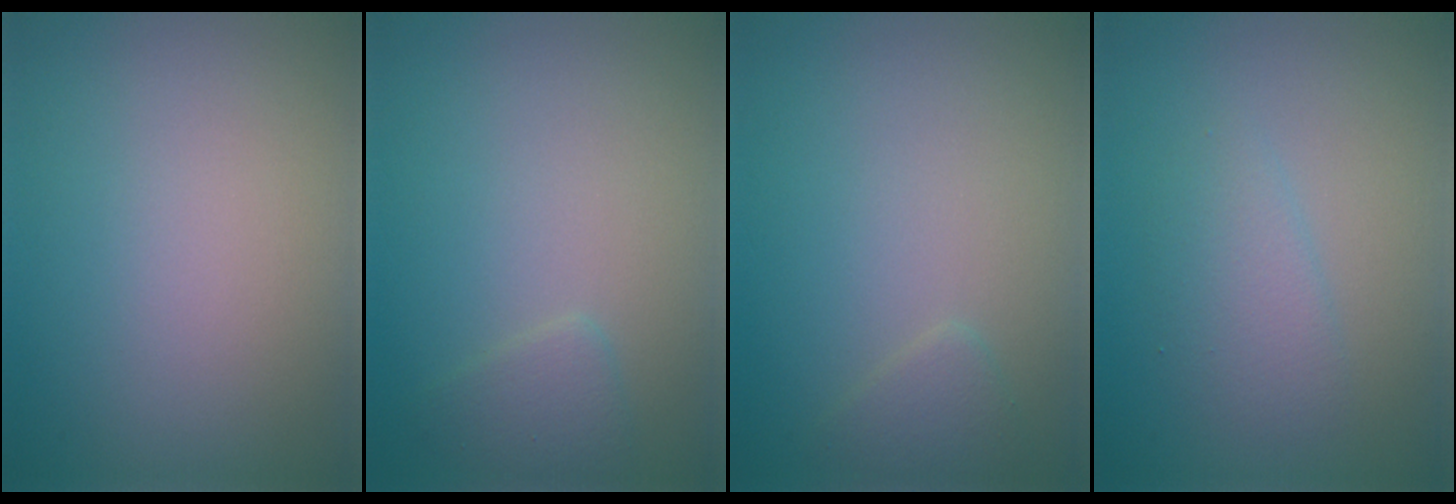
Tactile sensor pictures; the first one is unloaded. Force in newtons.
{"total": 1.5, "press": 1.5, "slide": 0.1}
{"total": 1.3, "press": 1.3, "slide": 0.1}
{"total": 2.1, "press": 2.1, "slide": 0.1}